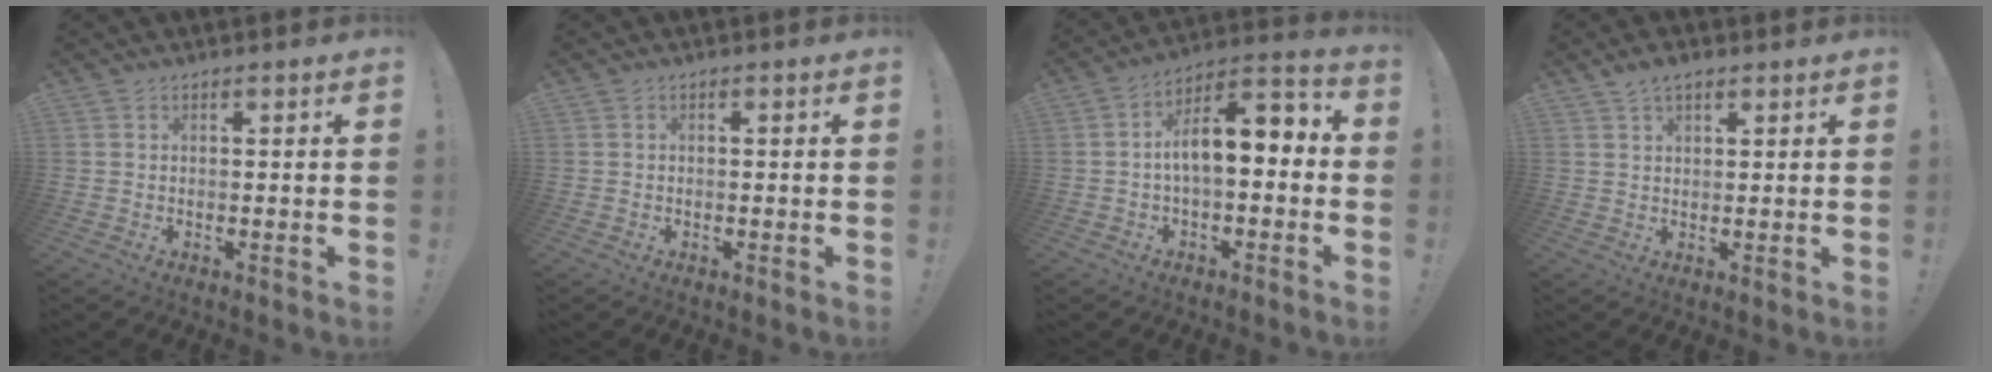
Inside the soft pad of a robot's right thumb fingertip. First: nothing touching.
{"total": 0.0}
{"total": 10.6, "force": [0.5, 4.8, 9.5], "torque": [-0.155, 0.001, 0.011]}
{"total": 3.9, "force": [2.7, 1.9, 2.1], "torque": [-0.029, -0.010, 0.048]}